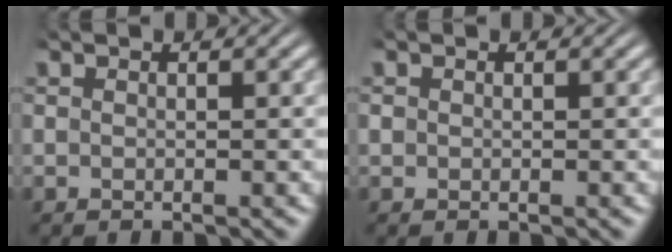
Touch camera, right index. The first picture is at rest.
{"total": 0.5, "force": [0.0, 0.5, 0.1], "torque": [-0.007, -0.008, 0.006]}